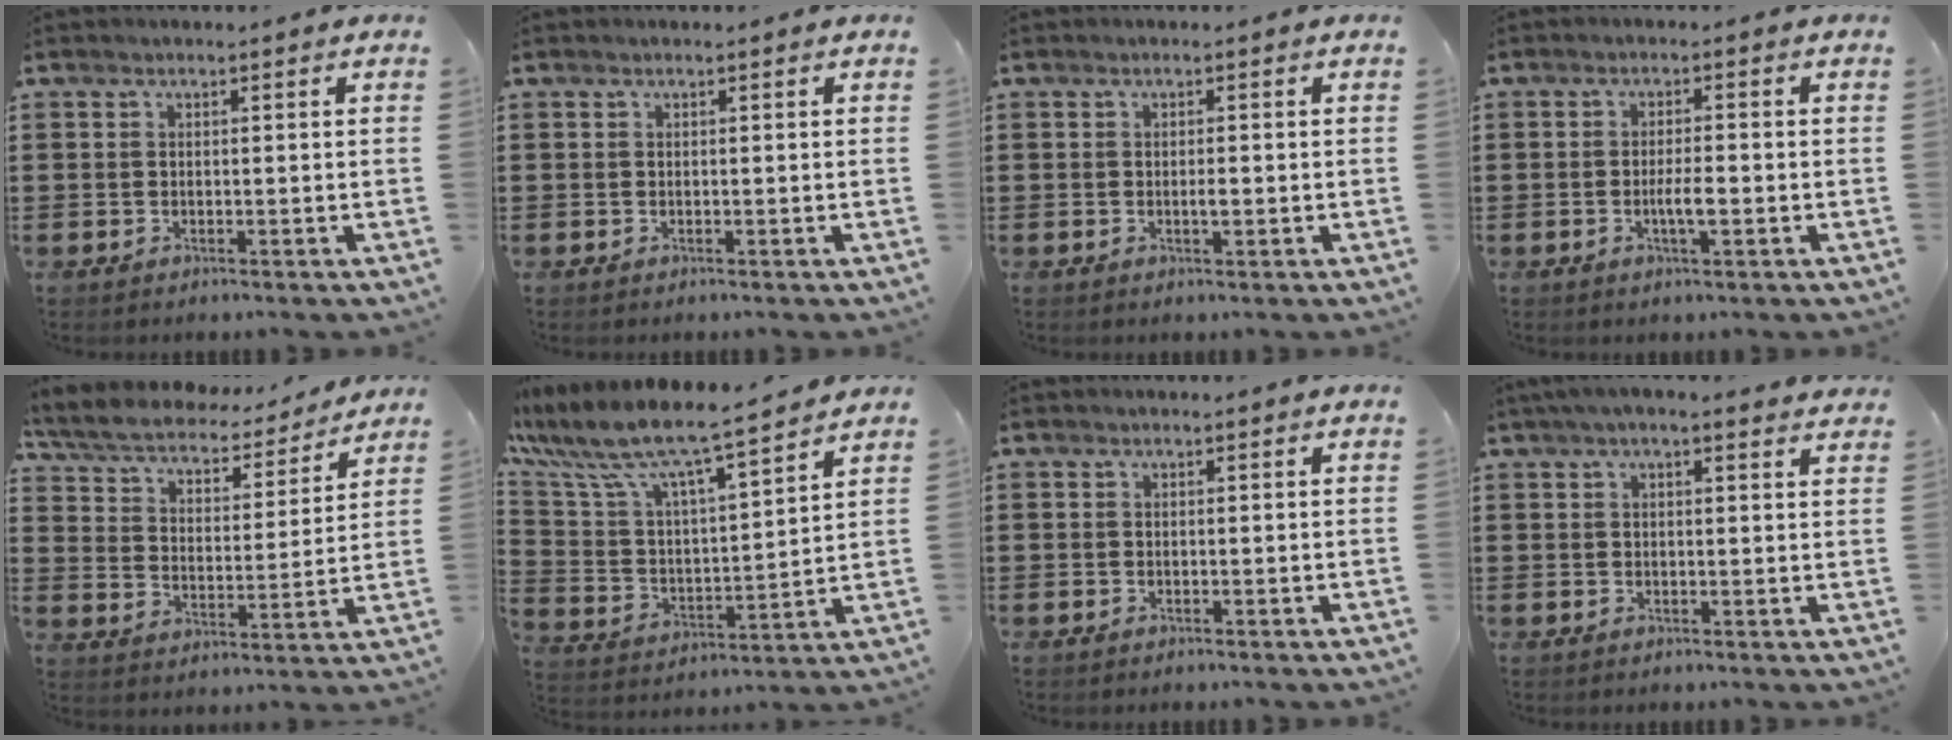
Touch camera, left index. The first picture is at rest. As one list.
[{"total": 0.0}, {"total": 1.4, "force": [-0.1, 0.4, 1.3], "torque": [-0.026, -0.002, -0.001]}, {"total": 3.3, "force": [-0.8, 0.7, 3.1], "torque": [-0.054, 0.001, -0.013]}, {"total": 5.1, "force": [4.8, 1.2, 1.5], "torque": [-0.054, -0.033, 0.077]}, {"total": 8.3, "force": [7.2, 0.9, 4.0], "torque": [-0.112, -0.054, 0.117]}, {"total": 0.0}, {"total": 3.0, "force": [2.4, 0.5, 1.8], "torque": [-0.041, 0.005, 0.043]}]